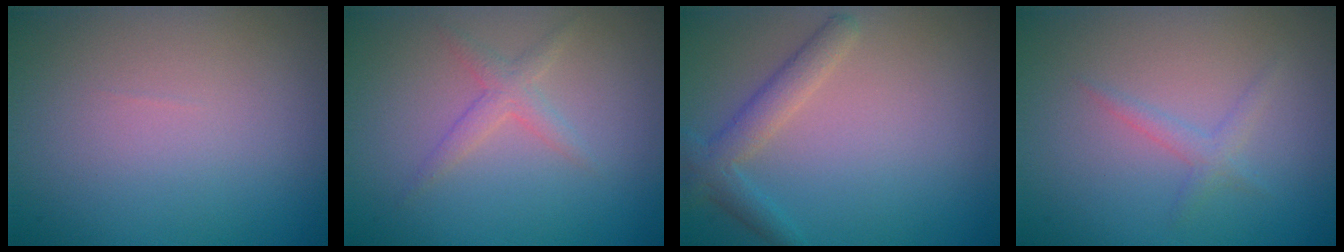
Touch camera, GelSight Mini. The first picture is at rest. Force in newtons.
{"total": 1.7, "press": 1.7, "slide": 0.1}
{"total": 2.6, "press": 2.6, "slide": 0.1}
{"total": 1.3, "press": 1.3, "slide": 0.1}